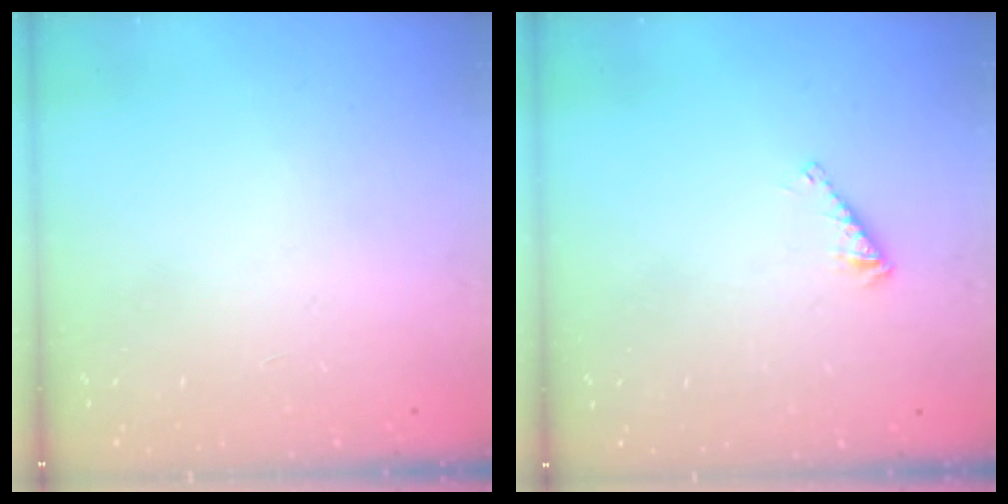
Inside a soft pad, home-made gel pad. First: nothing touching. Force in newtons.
{"total": 3.2, "press": 3.2, "slide": 0.4}